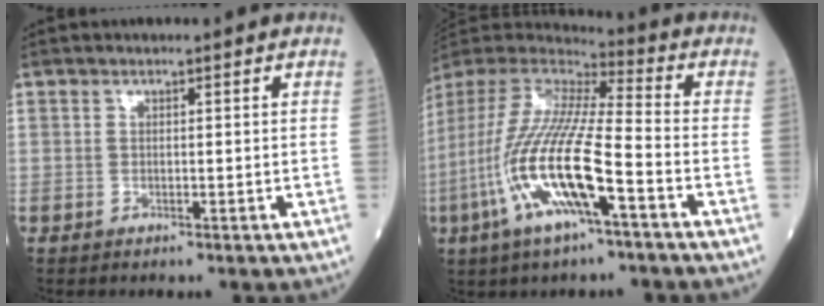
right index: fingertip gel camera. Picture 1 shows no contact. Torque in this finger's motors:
{"motor_torque": [1.99, -0.15, 1.05, 0.20]}